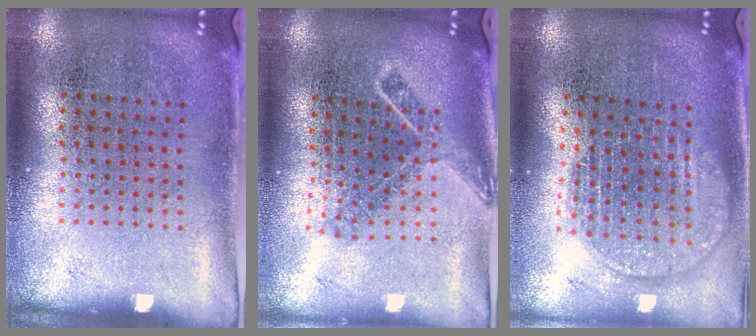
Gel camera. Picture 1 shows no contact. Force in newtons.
{"total": 1.7, "press": 1.3, "slide": 1.2}
{"total": 1.8, "press": 1.6, "slide": 0.9}